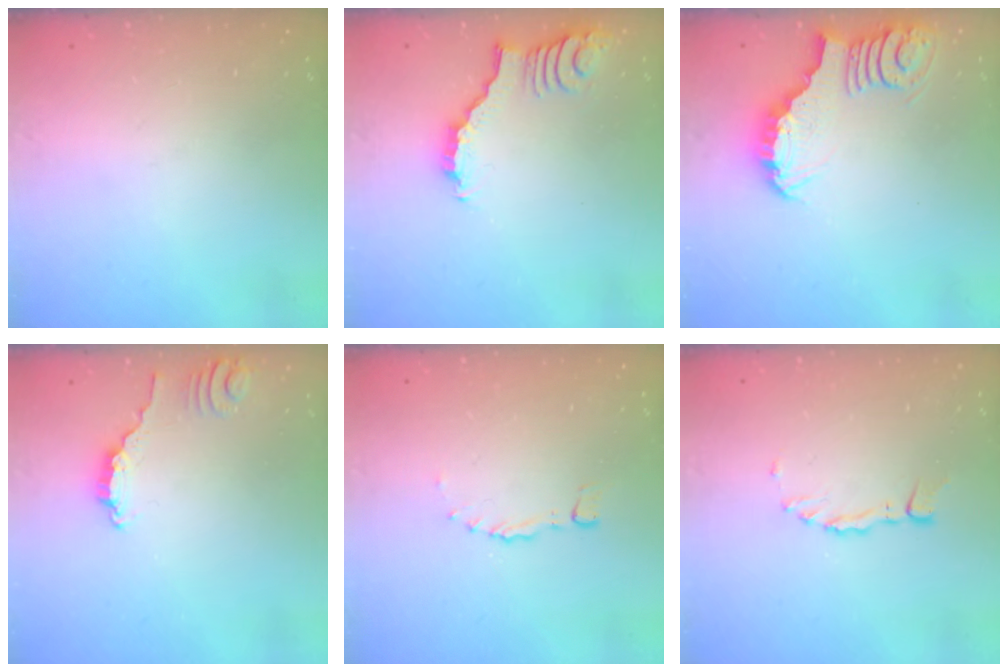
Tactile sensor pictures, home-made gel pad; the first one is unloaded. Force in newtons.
{"total": 2.6, "press": 2.6, "slide": 0.4}
{"total": 3.4, "press": 3.4, "slide": 0.2}
{"total": 2.8, "press": 2.8, "slide": 0.2}
{"total": 0.0}
{"total": 2.3, "press": 2.2, "slide": 0.4}